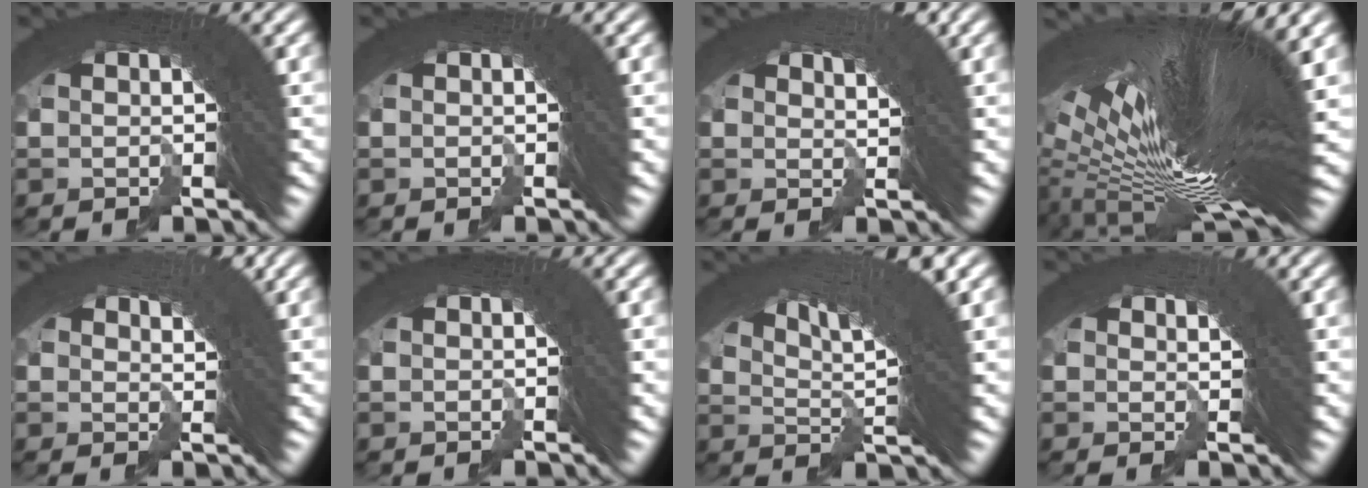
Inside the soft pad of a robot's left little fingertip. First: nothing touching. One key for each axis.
{"total": 0.0}
{"total": 3.1, "fx": 1.3, "fy": 0.6, "fz": 2.7, "tx": -0.025, "ty": 0.012, "tz": 0.015}
{"total": 24.6, "fx": 0.8, "fy": 7.0, "fz": 23.6, "tx": -0.394, "ty": -0.009, "tz": 0.029}
{"total": 2.2, "fx": 0.7, "fy": 0.2, "fz": 2.1, "tx": -0.018, "ty": 0.002, "tz": 0.009}
{"total": 0.0}
{"total": 9.0, "fx": 4.3, "fy": 1.4, "fz": 7.8, "tx": -0.111, "ty": 0.028, "tz": 0.063}
{"total": 0.9, "fx": 0.3, "fy": -0.7, "fz": 0.6, "tx": 0.001, "ty": 0.002, "tz": 0.004}